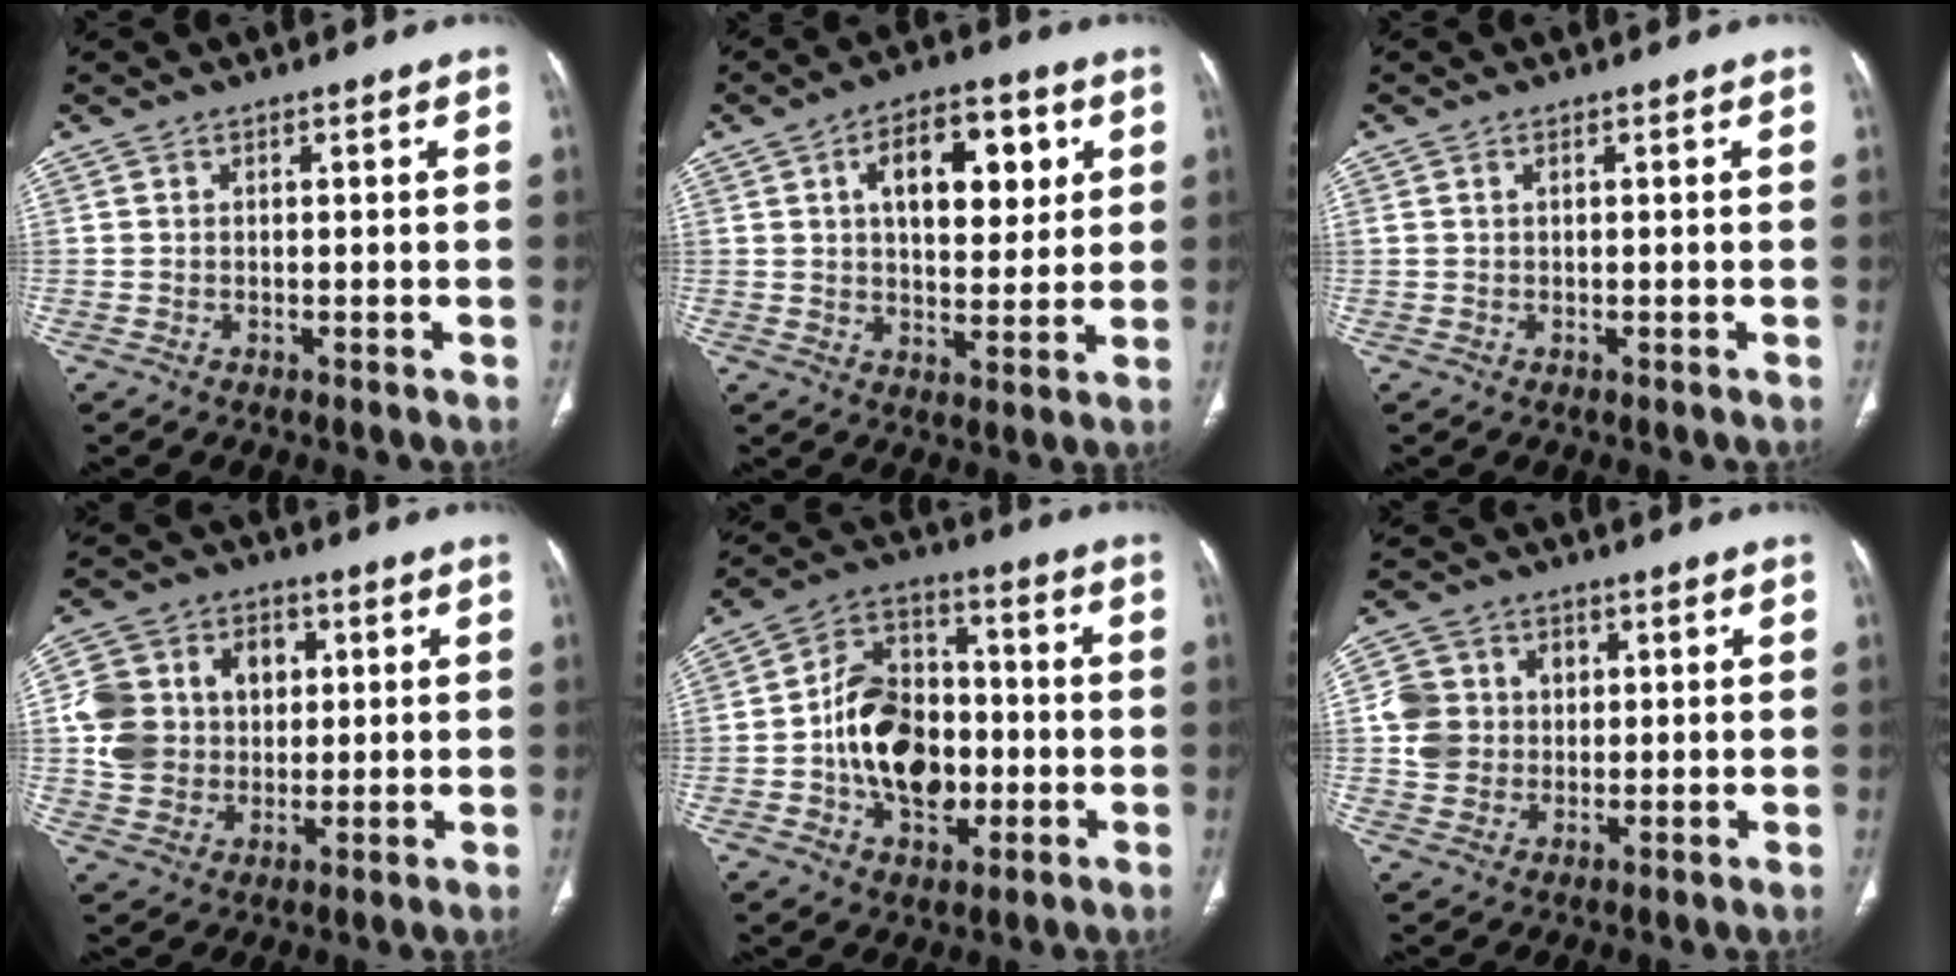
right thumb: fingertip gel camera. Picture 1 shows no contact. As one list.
[{"total": 14.0, "force": [4.4, 7.6, 10.9], "torque": [-0.122, -0.004, 0.068]}, {"total": 0.8, "force": [0.4, 0.3, 0.6], "torque": [-0.018, 0.008, 0.010]}, {"total": 15.1, "force": [2.1, 12.7, 7.9], "torque": [-0.120, 0.017, 0.042]}, {"total": 17.0, "force": [-2.4, 12.0, 11.8], "torque": [-0.160, 0.032, -0.037]}, {"total": 9.1, "force": [1.0, 8.3, 3.6], "torque": [-0.042, 0.006, 0.018]}]